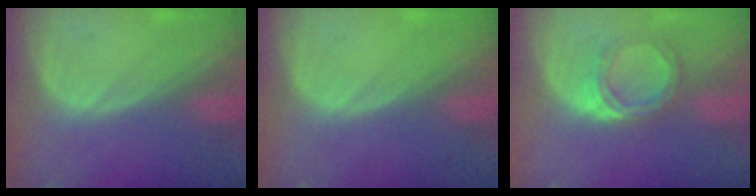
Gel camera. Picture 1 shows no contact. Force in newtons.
{"total": 0.6, "press": 0.0, "slide": 0.6}
{"total": 4.8, "press": 4.6, "slide": 1.3}